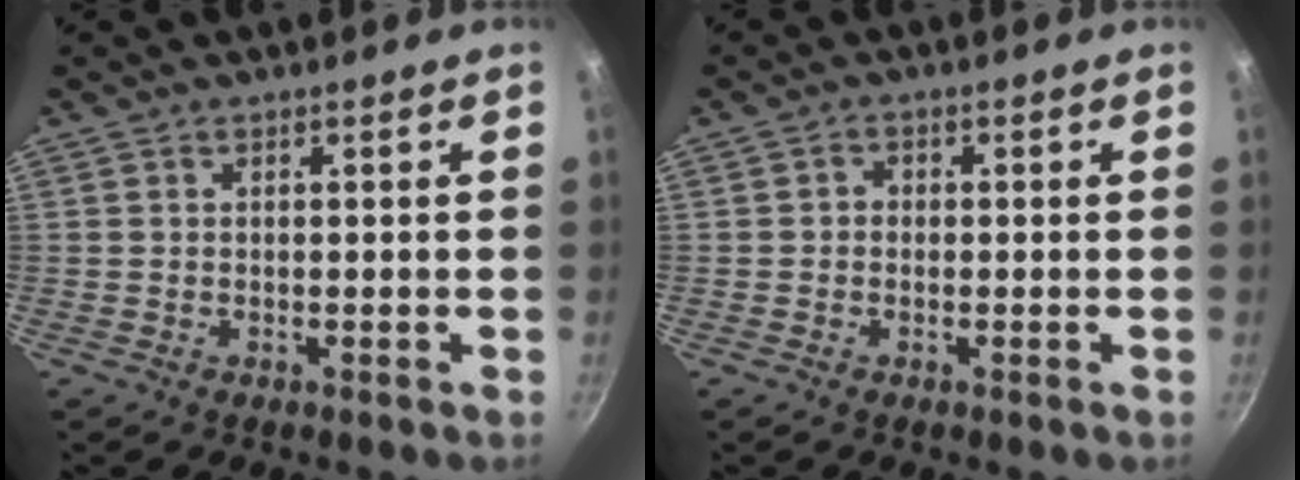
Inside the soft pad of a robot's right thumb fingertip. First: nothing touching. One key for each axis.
{"total": 1.6, "fx": -0.3, "fy": 1.4, "fz": 0.6, "tx": -0.007, "ty": 0.005, "tz": -0.009}